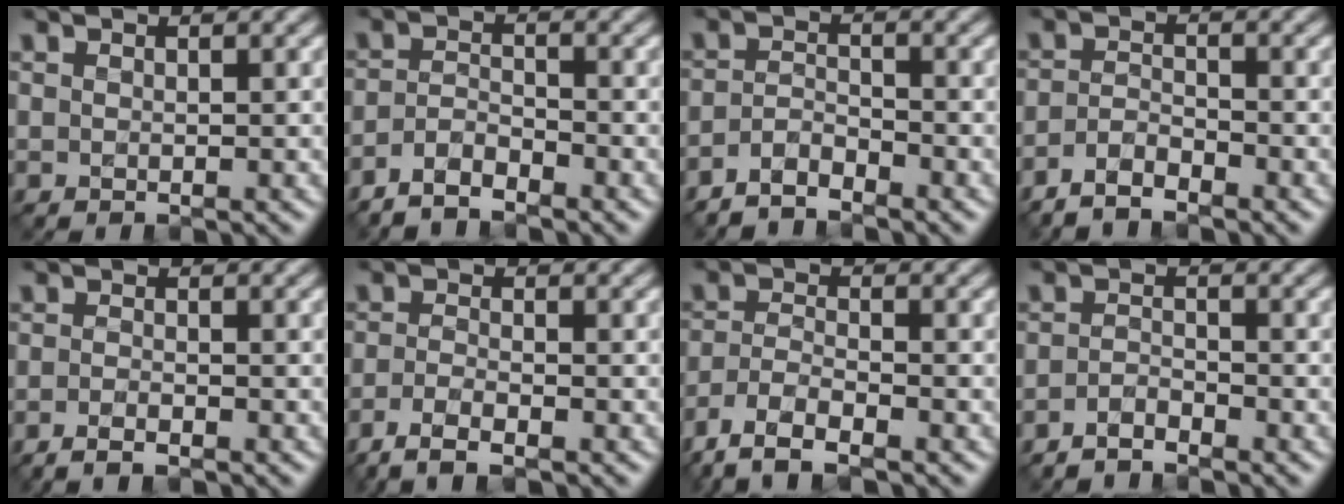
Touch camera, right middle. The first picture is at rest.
{"total": 3.0, "force": [-2.5, 0.7, 1.4], "torque": [-0.030, -0.001, -0.057]}
{"total": 2.4, "force": [-2.2, 0.5, 0.9], "torque": [-0.020, 0.001, -0.050]}
{"total": 2.7, "force": [-2.2, 0.6, 1.4], "torque": [-0.029, 0.000, -0.051]}
{"total": 1.9, "force": [-1.2, 0.5, 1.4], "torque": [-0.025, -0.004, -0.027]}
{"total": 3.3, "force": [-2.3, 0.8, 2.2], "torque": [-0.049, -0.007, -0.051]}
{"total": 4.9, "force": [-3.8, 1.4, 2.8], "torque": [-0.059, -0.008, -0.081]}
{"total": 1.6, "force": [-1.5, 0.3, 0.7], "torque": [-0.012, 0.002, -0.033]}